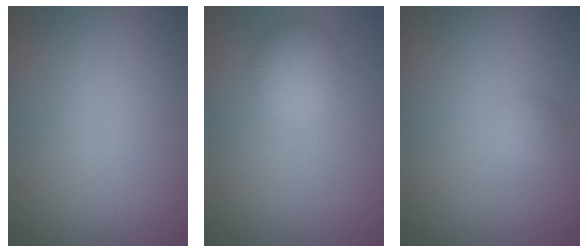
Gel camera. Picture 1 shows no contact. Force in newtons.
{"total": 2.4, "press": 2.4, "slide": 0.2}
{"total": 0.9, "press": 0.9, "slide": 0.1}